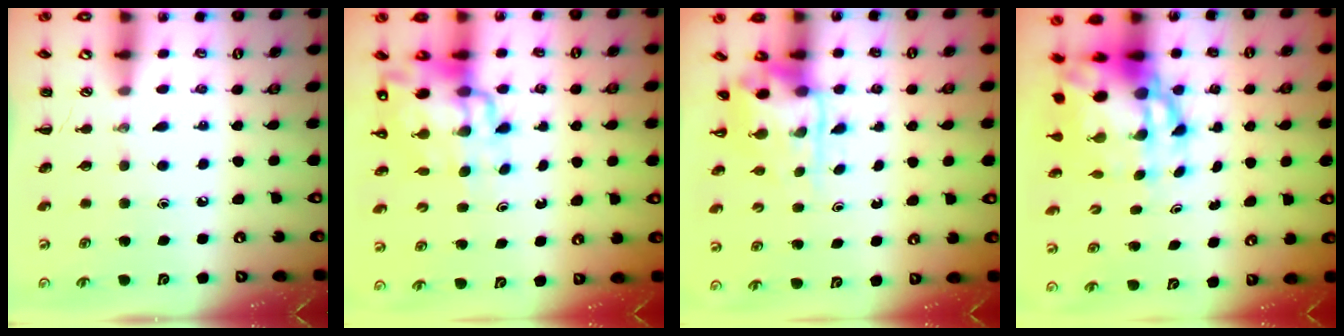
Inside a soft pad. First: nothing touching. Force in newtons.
{"total": 12.2, "press": 11.6, "slide": 3.5}
{"total": 3.9, "press": 3.8, "slide": 0.8}
{"total": 9.4, "press": 9.1, "slide": 2.6}